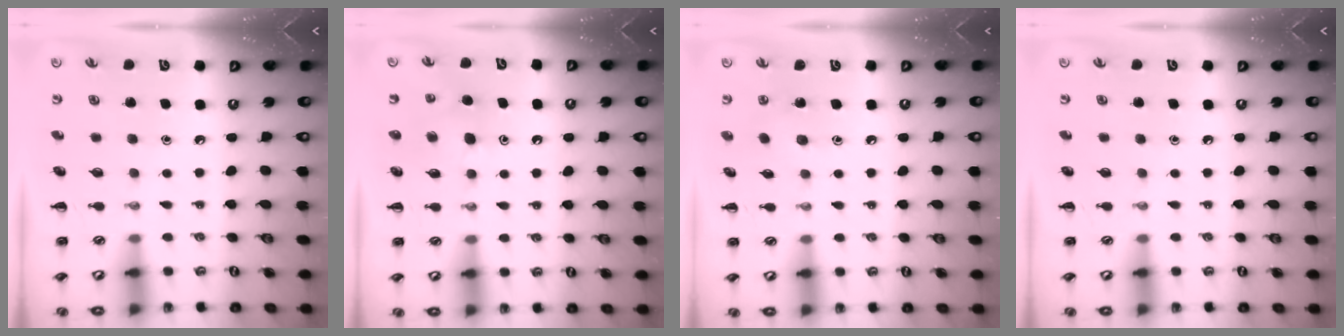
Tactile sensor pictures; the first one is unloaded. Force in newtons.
{"total": 5.2, "press": 4.9, "slide": 1.7}
{"total": 5.2, "press": 4.9, "slide": 1.5}
{"total": 0.0}